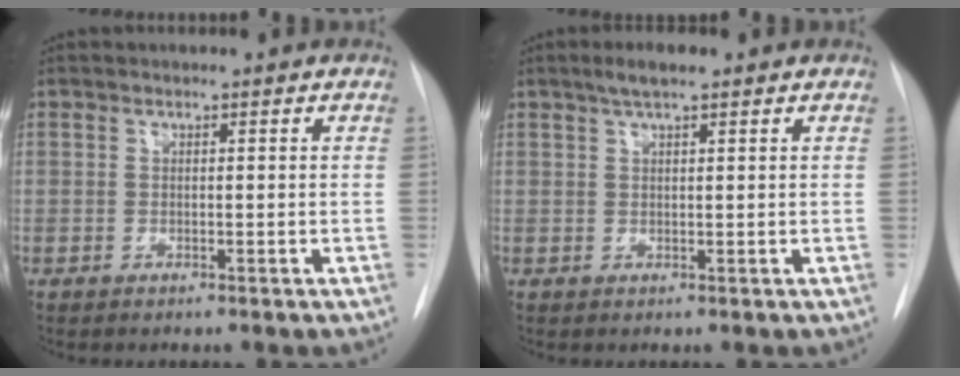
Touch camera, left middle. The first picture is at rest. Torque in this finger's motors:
{"motor_torque": [0.37, -0.32, 0.01, 0.03]}